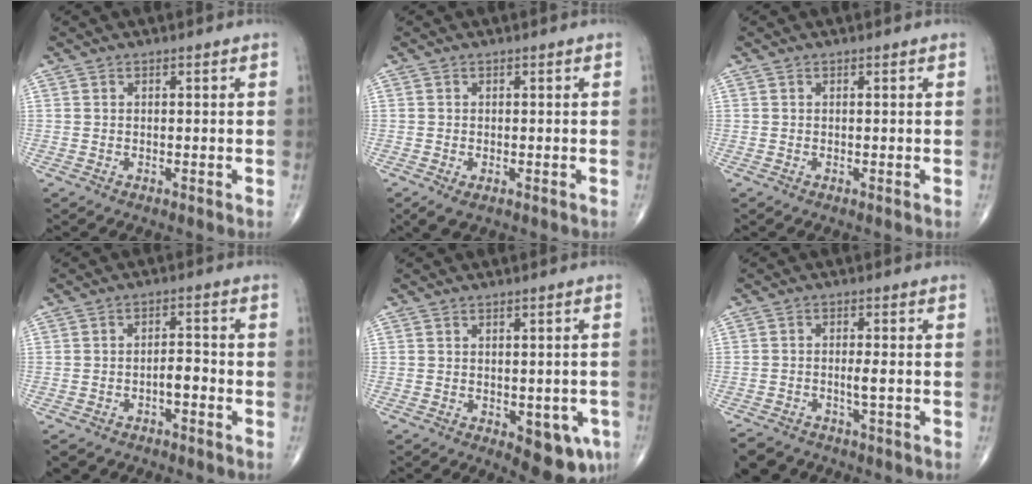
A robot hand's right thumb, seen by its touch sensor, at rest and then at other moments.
{"total": 2.4, "force": [-0.9, 1.3, 1.7], "torque": [-0.036, -0.006, -0.010]}
{"total": 0.0}
{"total": 5.5, "force": [-3.0, 3.0, 3.6], "torque": [-0.050, 0.028, -0.044]}
{"total": 8.6, "force": [-3.1, 4.1, 6.9], "torque": [-0.053, -0.002, -0.031]}
{"total": 7.2, "force": [-4.9, 3.7, 3.7], "torque": [-0.064, 0.025, -0.077]}